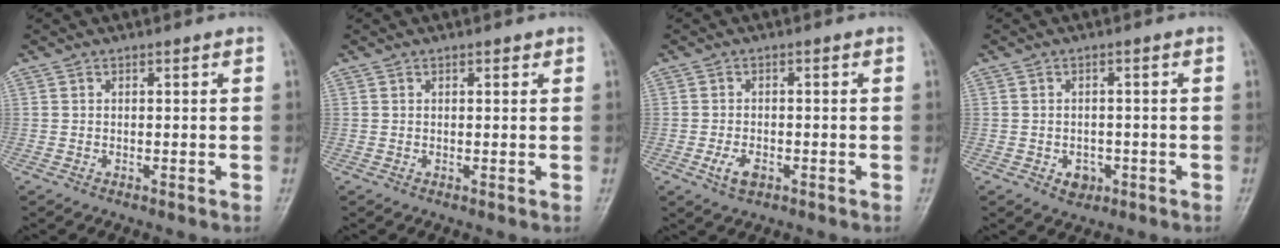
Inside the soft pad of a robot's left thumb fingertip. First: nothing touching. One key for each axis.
{"total": 0.9, "fx": 0.6, "fy": 0.5, "fz": 0.6, "tx": -0.005, "ty": -0.001, "tz": 0.006}
{"total": 3.6, "fx": -1.6, "fy": 2.1, "fz": 2.5, "tx": -0.049, "ty": 0.004, "tz": -0.026}
{"total": 3.1, "fx": -1.2, "fy": 2.5, "fz": 1.5, "tx": -0.008, "ty": 0.007, "tz": -0.011}